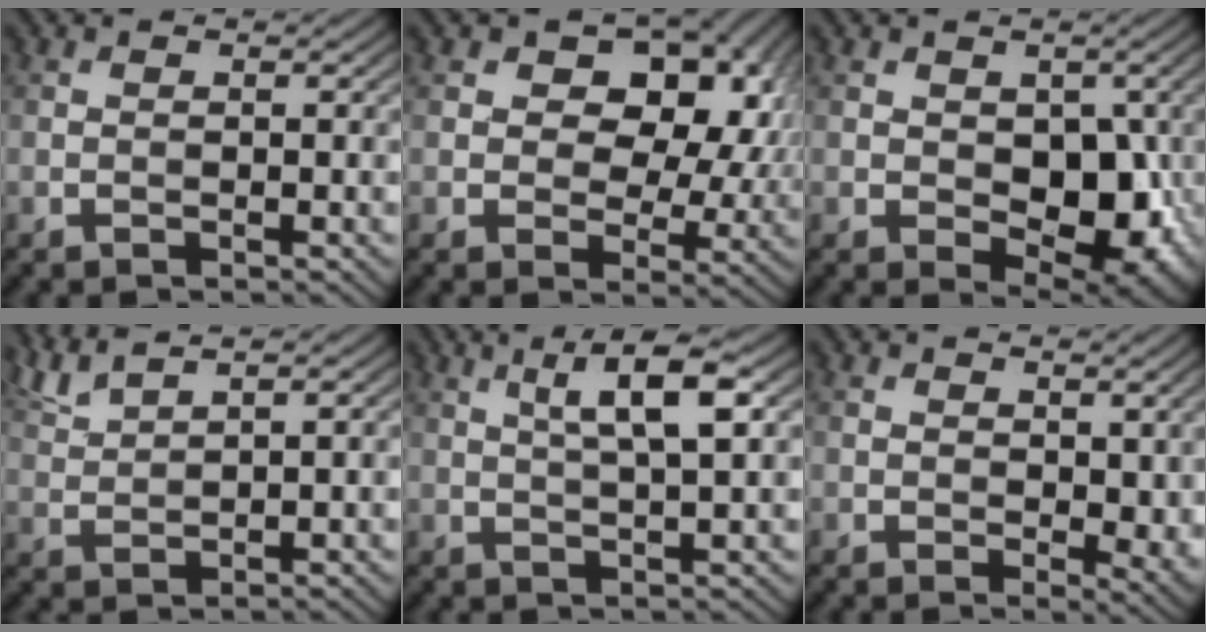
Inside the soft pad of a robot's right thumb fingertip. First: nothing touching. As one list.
[{"total": 12.9, "force": [3.7, 8.5, 9.0], "torque": [-0.121, 0.004, 0.052]}, {"total": 8.2, "force": [-0.7, 5.3, 6.2], "torque": [-0.092, -0.019, -0.002]}, {"total": 4.2, "force": [3.4, 0.5, 2.3], "torque": [-0.052, 0.014, 0.076]}, {"total": 5.7, "force": [2.3, 0.9, 5.1], "torque": [-0.095, 0.007, 0.044]}, {"total": 3.7, "force": [1.5, 2.0, 2.8], "torque": [-0.040, -0.006, 0.030]}]